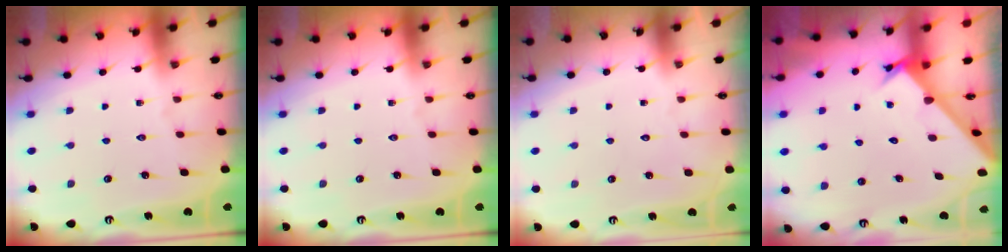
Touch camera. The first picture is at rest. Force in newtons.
{"total": 0.0}
{"total": 1.6, "press": 1.6, "slide": 0.0}
{"total": 2.6, "press": 2.6, "slide": 0.3}